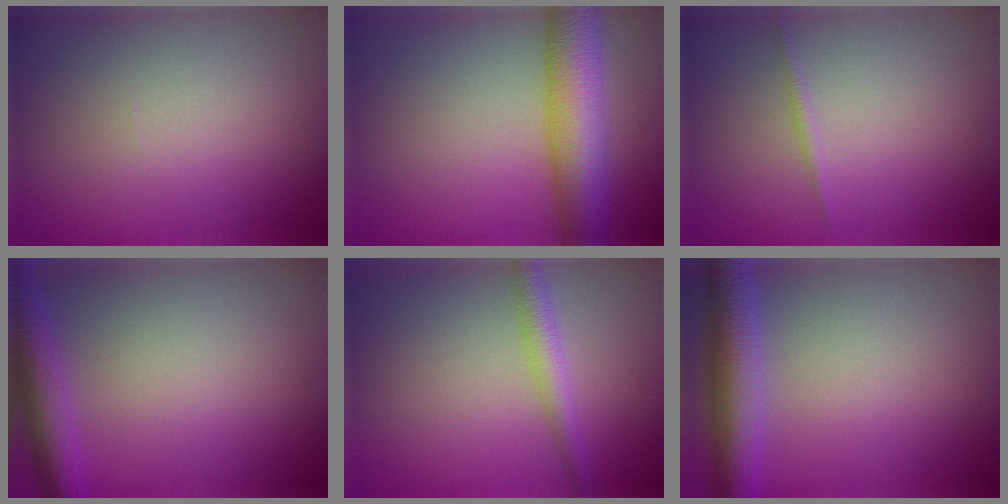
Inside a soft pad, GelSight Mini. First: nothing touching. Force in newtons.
{"total": 8.7, "press": 8.7, "slide": 0.4}
{"total": 0.7, "press": 0.7, "slide": 0.0}
{"total": 4.5, "press": 4.5, "slide": 0.2}
{"total": 2.4, "press": 2.4, "slide": 0.1}
{"total": 5.9, "press": 5.9, "slide": 0.2}